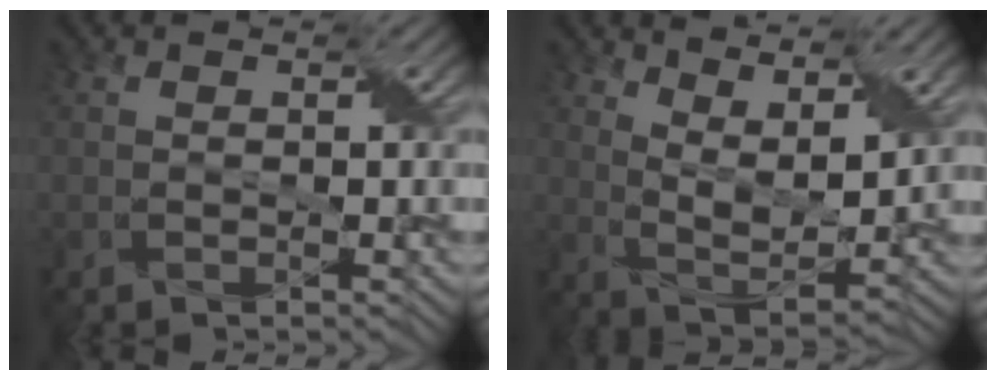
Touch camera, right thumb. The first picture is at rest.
{"total": 7.6, "force": [5.6, 1.9, 4.8], "torque": [-0.098, -0.014, 0.110]}